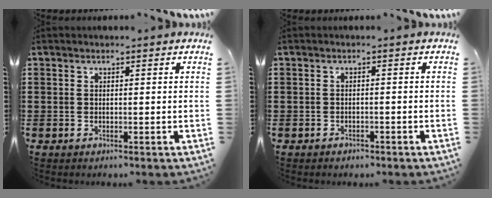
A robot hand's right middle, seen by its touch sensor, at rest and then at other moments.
{"total": 1.1, "force": [-1.0, 0.5, -0.1], "torque": [-0.003, 0.002, -0.023]}